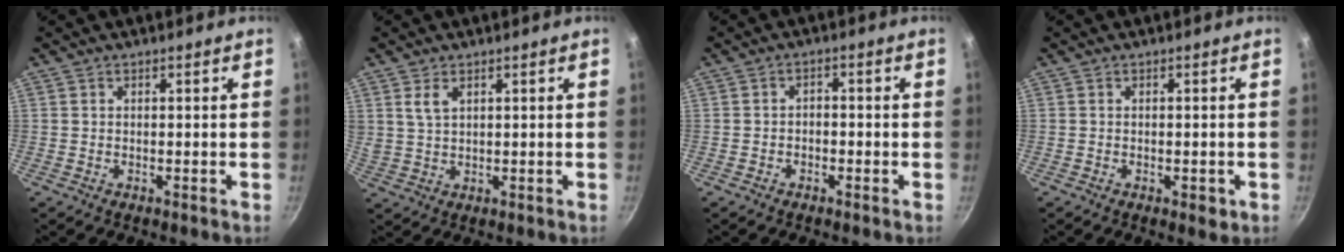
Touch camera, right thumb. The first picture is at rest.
{"total": 3.7, "force": [1.8, 2.1, 2.5], "torque": [-0.042, -0.005, 0.039]}
{"total": 2.0, "force": [-1.0, 1.4, 1.0], "torque": [-0.011, 0.015, -0.020]}
{"total": 2.5, "force": [-0.9, 1.1, 2.0], "torque": [-0.030, -0.003, -0.011]}